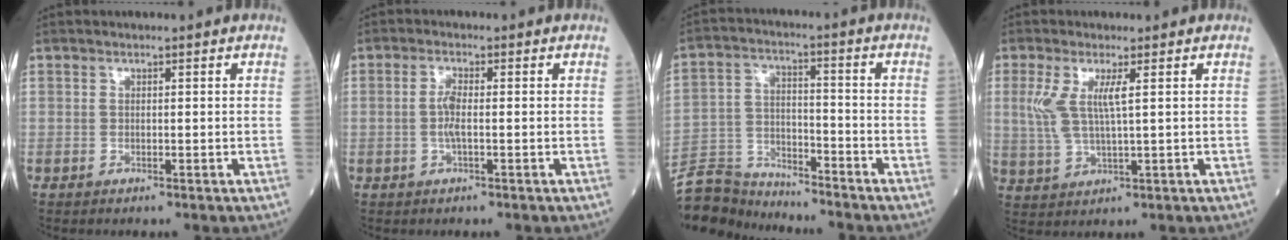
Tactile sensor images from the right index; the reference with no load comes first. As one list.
[{"total": 2.7, "force": [-0.3, 0.3, 2.7], "torque": [-0.061, -0.001, -0.009]}, {"total": 9.9, "force": [-9.7, 1.8, 0.5], "torque": [-0.016, 0.008, -0.186]}, {"total": 5.7, "force": [1.5, 0.8, 5.4], "torque": [-0.133, 0.003, 0.036]}]